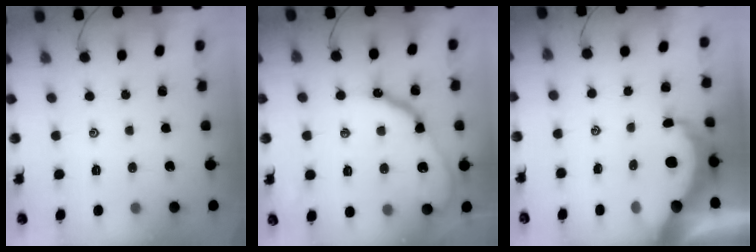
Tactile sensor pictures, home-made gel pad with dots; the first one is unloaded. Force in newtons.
{"total": 13.0, "press": 13.0, "slide": 1.1}
{"total": 8.0, "press": 8.0, "slide": 0.3}